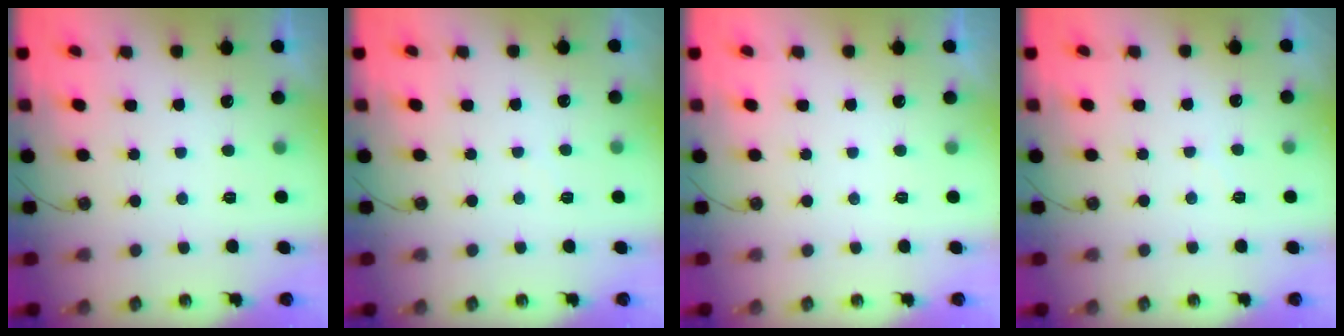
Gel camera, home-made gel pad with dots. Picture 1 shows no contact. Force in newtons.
{"total": 2.6, "press": 2.6, "slide": 0.4}
{"total": 0.0}
{"total": 3.3, "press": 3.3, "slide": 0.6}